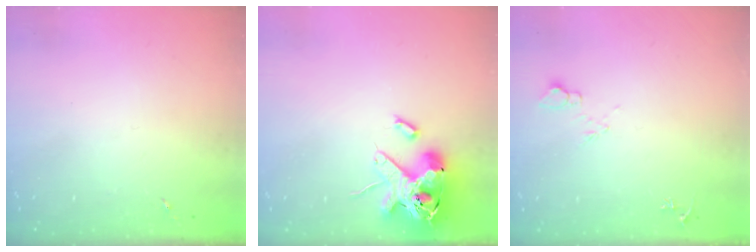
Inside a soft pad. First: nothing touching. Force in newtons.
{"total": 16.4, "press": 16.2, "slide": 2.7}
{"total": 6.7, "press": 6.7, "slide": 0.8}